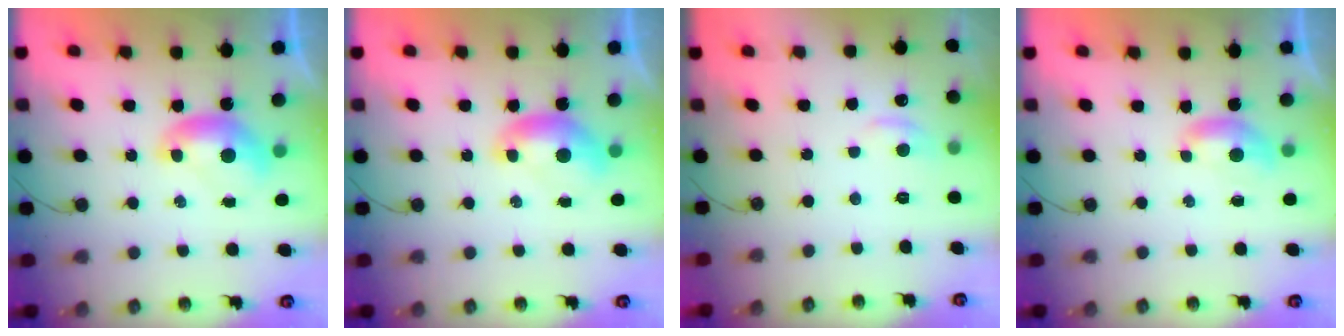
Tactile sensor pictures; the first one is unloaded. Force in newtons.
{"total": 0.0}
{"total": 1.4, "press": 1.1, "slide": 0.9}
{"total": 2.4, "press": 2.3, "slide": 0.5}